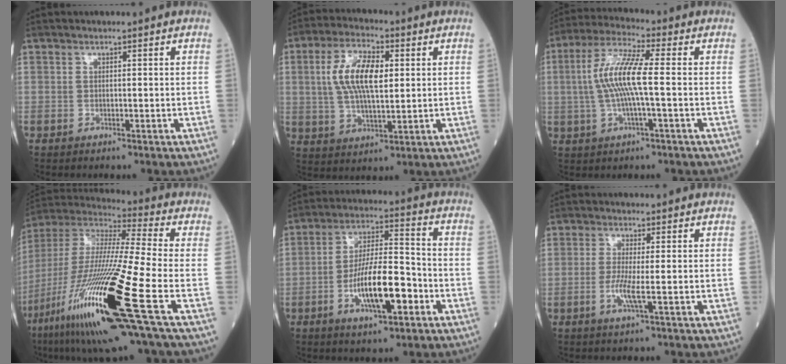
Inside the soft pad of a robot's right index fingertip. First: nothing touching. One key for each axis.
{"total": 10.6, "fx": 2.0, "fy": 3.8, "fz": 9.7, "tx": -0.199, "ty": 0.012, "tz": 0.037}
{"total": 9.7, "fx": -0.1, "fy": 1.0, "fz": 9.6, "tx": -0.200, "ty": 0.014, "tz": -0.010}
{"total": 27.6, "fx": -11.3, "fy": 1.2, "fz": 25.1, "tx": -0.500, "ty": -0.070, "tz": -0.213}
{"total": 12.1, "fx": -4.4, "fy": 2.9, "fz": 10.9, "tx": -0.200, "ty": 0.004, "tz": -0.076}
{"total": 3.2, "fx": -0.9, "fy": -0.3, "fz": 3.1, "tx": -0.070, "ty": -0.006, "tz": -0.020}